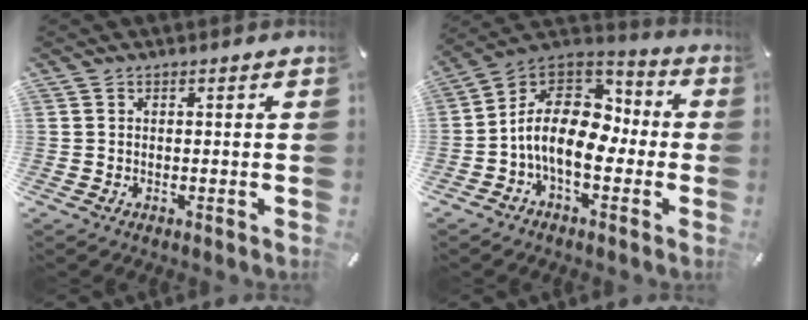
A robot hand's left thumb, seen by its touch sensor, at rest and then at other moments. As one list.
[{"total": 15.2, "force": [-2.7, 9.4, 11.6], "torque": [-0.229, 0.011, -0.045]}]